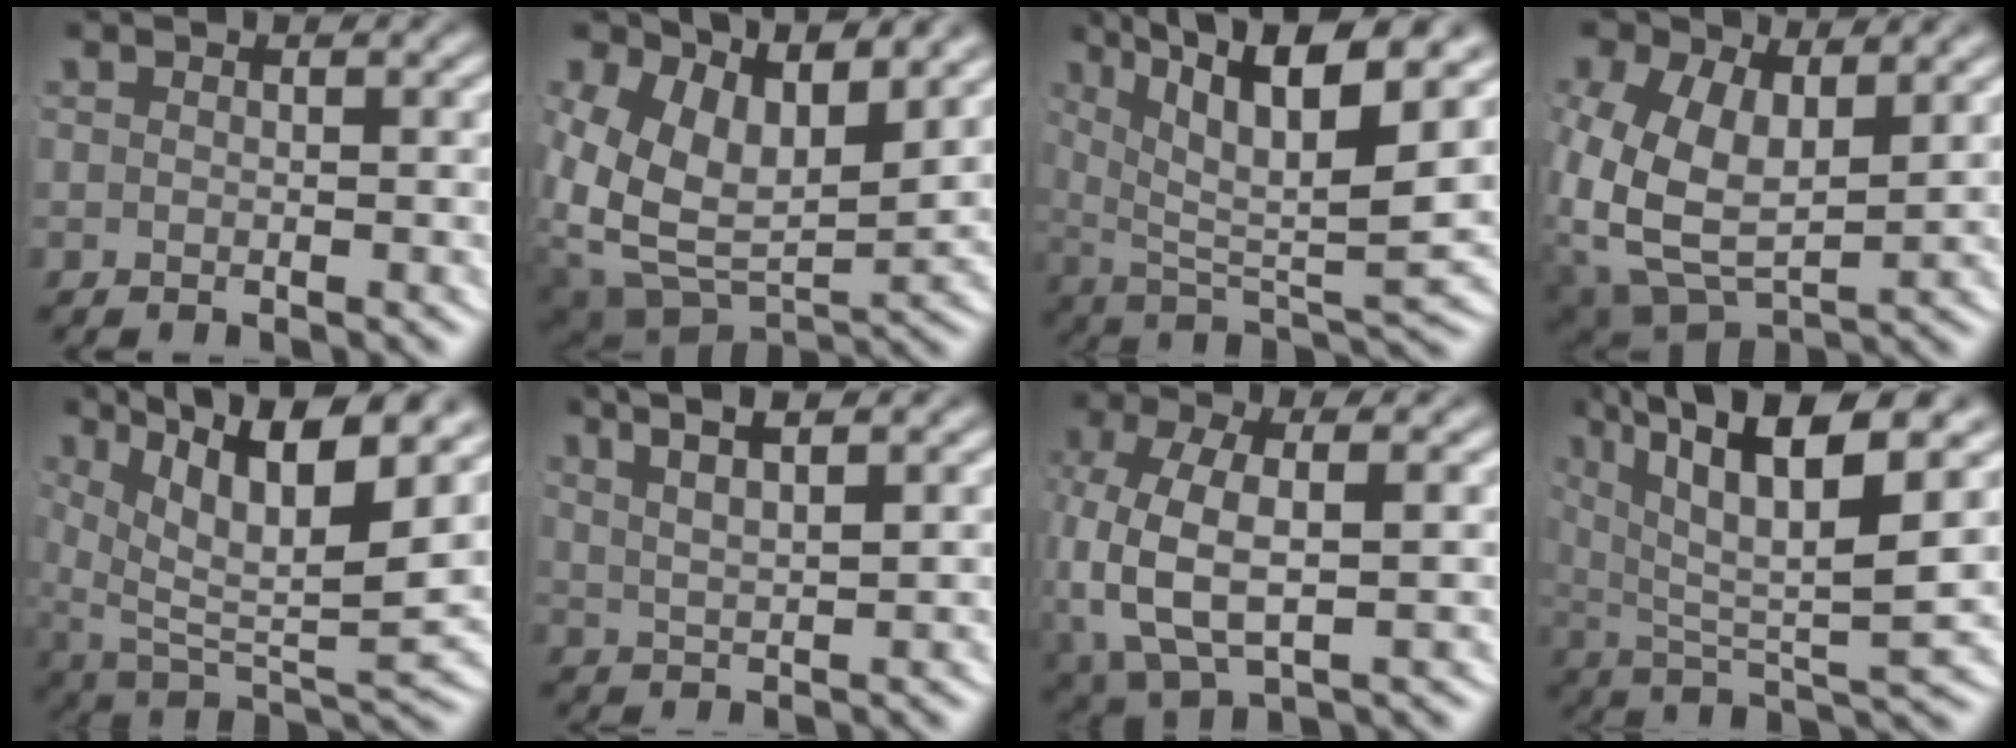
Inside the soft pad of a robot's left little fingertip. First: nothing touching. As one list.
[{"total": 11.4, "force": [0.7, 8.8, 7.2], "torque": [-0.154, -0.041, 0.022]}, {"total": 12.4, "force": [4.0, 5.7, 10.2], "torque": [-0.168, -0.007, 0.065]}, {"total": 11.9, "force": [-1.2, 9.8, 6.7], "torque": [-0.179, -0.064, -0.001]}, {"total": 12.4, "force": [2.9, 6.4, 10.2], "torque": [-0.172, -0.033, 0.059]}, {"total": 5.9, "force": [3.8, 2.4, 3.9], "torque": [-0.062, 0.009, 0.059]}, {"total": 8.3, "force": [-0.6, 5.5, 6.2], "torque": [-0.169, -0.032, 0.010]}, {"total": 10.9, "force": [4.0, 4.5, 9.0], "torque": [-0.165, -0.002, 0.069]}]